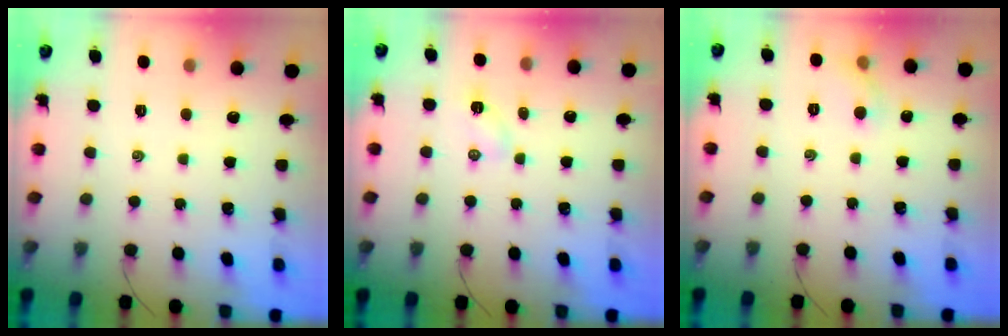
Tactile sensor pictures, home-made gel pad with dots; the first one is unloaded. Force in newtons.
{"total": 2.9, "press": 2.7, "slide": 1.0}
{"total": 4.4, "press": 4.2, "slide": 1.2}